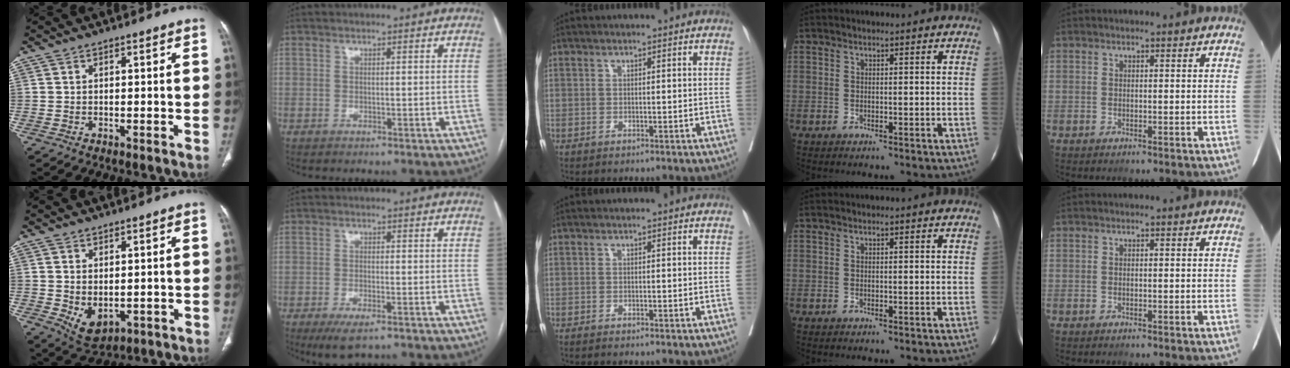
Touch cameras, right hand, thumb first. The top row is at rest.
{"thumb": {"total": 5.6, "force": [-0.6, 3.5, 4.4], "torque": [-0.068, -0.009, 0.011]}, "index": {"total": 4.5, "force": [-2.8, 1.2, 3.2], "torque": [-0.058, -0.008, -0.042]}, "middle": {"total": 1.3, "force": [-1.1, -0.1, 0.6], "torque": [-0.008, 0.000, -0.015]}}